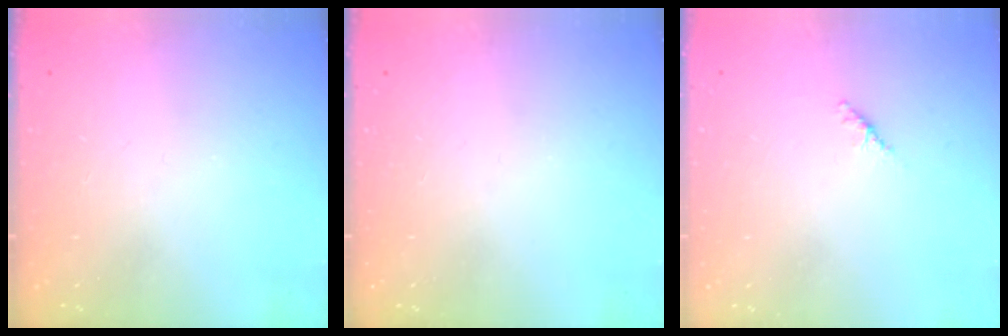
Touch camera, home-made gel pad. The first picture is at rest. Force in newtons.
{"total": 0.0}
{"total": 1.8, "press": 1.7, "slide": 0.6}